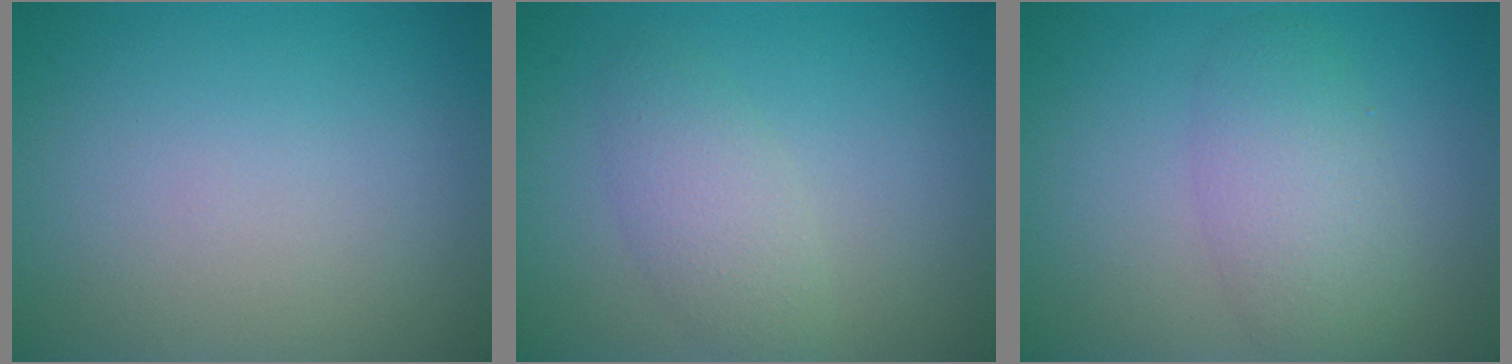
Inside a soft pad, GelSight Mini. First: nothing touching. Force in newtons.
{"total": 2.7, "press": 2.7, "slide": 0.1}
{"total": 3.9, "press": 3.9, "slide": 0.1}